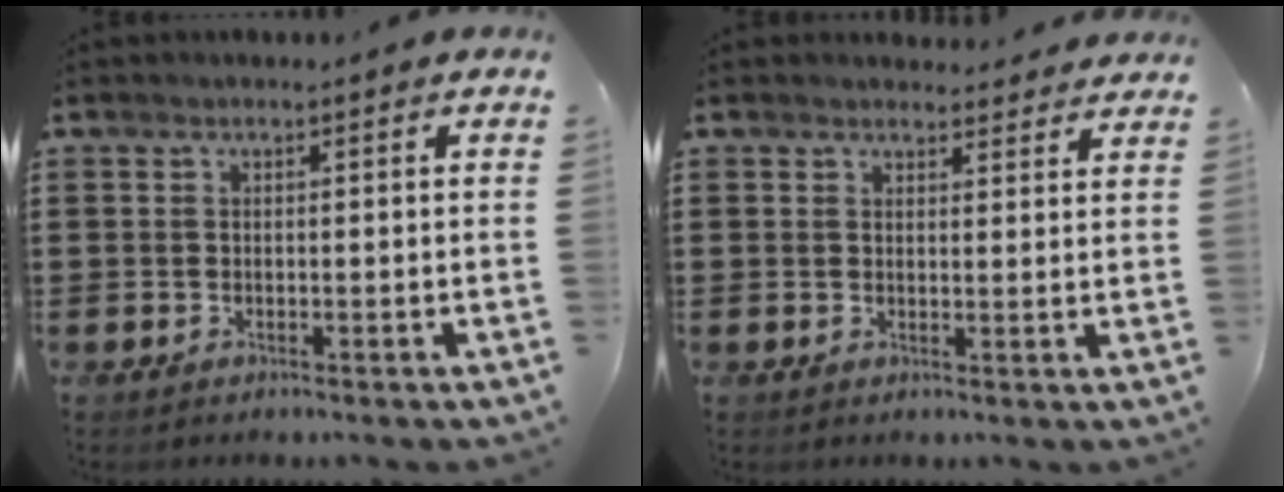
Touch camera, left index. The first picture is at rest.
{"total": 2.4, "force": [2.4, 0.5, 0.1], "torque": [0.000, -0.009, 0.044]}